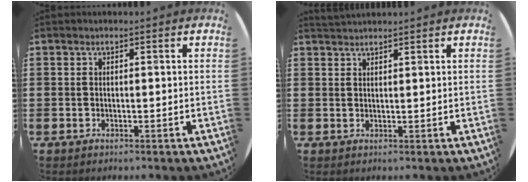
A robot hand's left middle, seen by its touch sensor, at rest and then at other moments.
{"total": 1.2, "force": [1.2, 0.1, 0.1], "torque": [-0.002, 0.001, 0.024]}